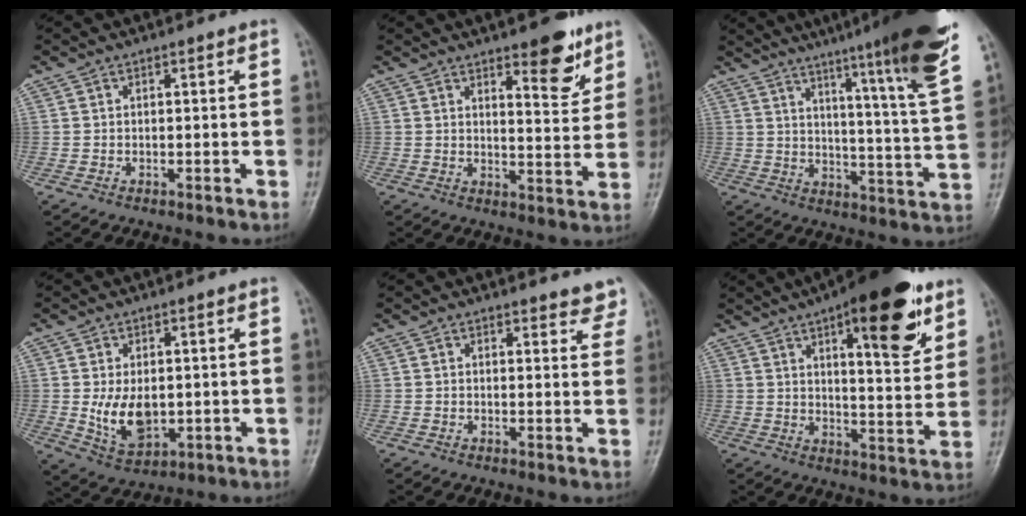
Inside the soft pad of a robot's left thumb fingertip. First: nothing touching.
{"total": 8.5, "force": [5.6, 2.9, 5.7], "torque": [-0.053, -0.039, 0.078]}
{"total": 22.7, "force": [16.2, -0.1, 16.0], "torque": [-0.213, -0.091, 0.219]}
{"total": 8.7, "force": [-0.1, 5.5, 6.8], "torque": [-0.104, -0.016, 0.015]}
{"total": 4.7, "force": [4.4, 1.6, 0.8], "torque": [0.023, -0.024, 0.035]}
{"total": 18.4, "force": [10.0, 6.1, 14.2], "torque": [-0.164, -0.043, 0.142]}